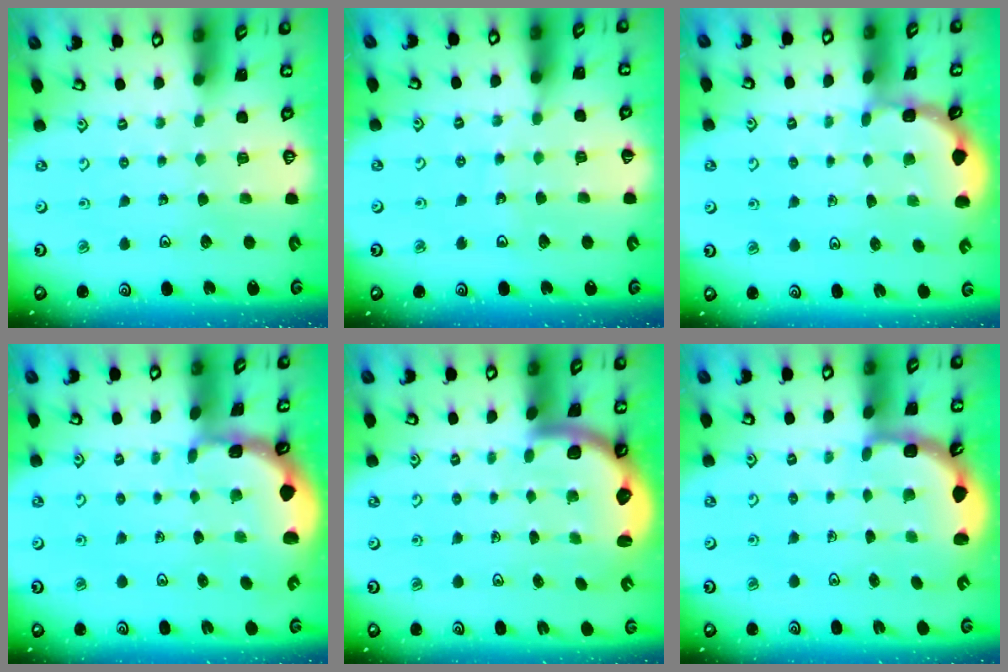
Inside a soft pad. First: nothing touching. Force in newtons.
{"total": 3.8, "press": 3.7, "slide": 0.4}
{"total": 1.5, "press": 1.5, "slide": 0.2}
{"total": 1.3, "press": 1.3, "slide": 0.2}
{"total": 2.8, "press": 2.8, "slide": 0.5}
{"total": 3.2, "press": 2.5, "slide": 1.9}